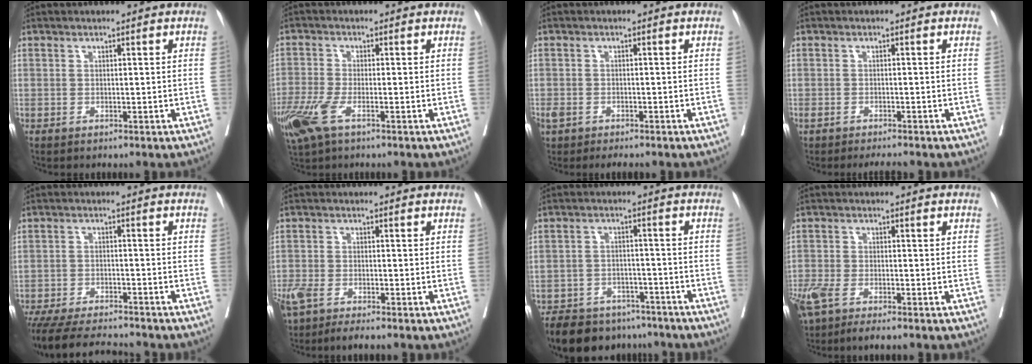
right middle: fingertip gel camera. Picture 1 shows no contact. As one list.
[{"total": 6.6, "force": [-3.5, 2.0, 5.2], "torque": [-0.122, -0.018, -0.069]}, {"total": 3.8, "force": [-2.9, 1.6, 1.8], "torque": [-0.034, -0.002, -0.043]}, {"total": 2.7, "force": [-2.5, 0.2, 1.2], "torque": [-0.019, -0.003, -0.036]}, {"total": 13.5, "force": [-12.3, 2.0, 5.2], "torque": [-0.100, -0.016, -0.185]}, {"total": 7.9, "force": [-6.1, 2.4, 4.5], "torque": [-0.095, -0.004, -0.105]}, {"total": 13.7, "force": [-11.3, 6.5, 4.3], "torque": [-0.078, 0.007, -0.154]}, {"total": 9.2, "force": [-6.4, 2.9, 5.9], "torque": [-0.127, -0.009, -0.112]}]